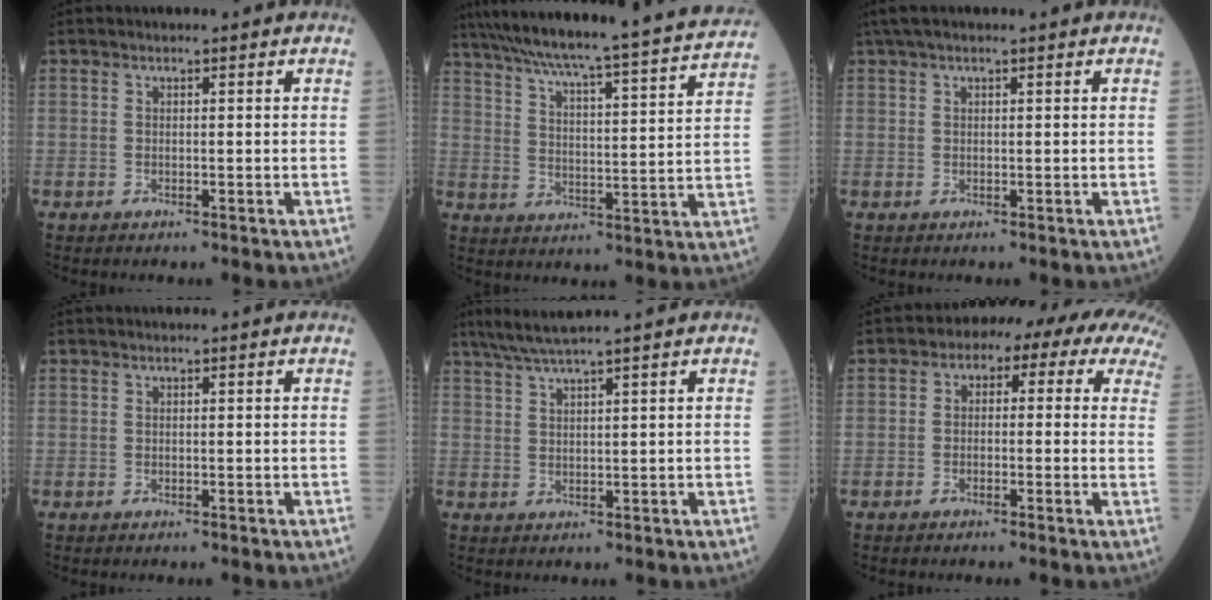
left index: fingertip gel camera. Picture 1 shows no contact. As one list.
[{"total": 26.5, "force": [24.0, 0.2, 11.2], "torque": [-0.193, -0.031, 0.323]}, {"total": 4.5, "force": [3.5, 0.9, 2.7], "torque": [-0.051, 0.042, 0.062]}, {"total": 0.0}, {"total": 5.1, "force": [4.2, -1.1, 2.8], "torque": [-0.058, 0.015, 0.082]}, {"total": 10.2, "force": [4.9, 4.8, 7.6], "torque": [-0.089, 0.053, 0.033]}]